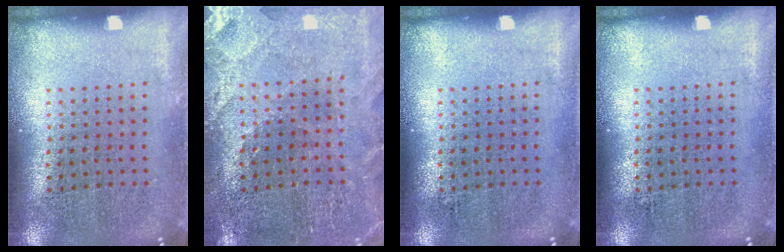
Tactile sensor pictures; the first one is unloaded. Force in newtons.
{"total": 0.9, "press": 0.8, "slide": 0.2}
{"total": 0.0}
{"total": 0.0}